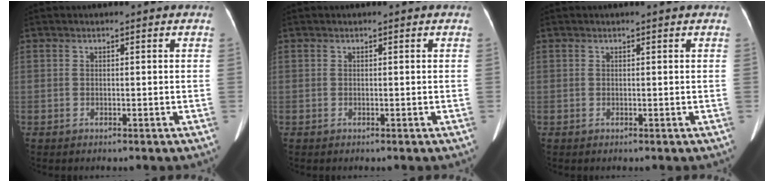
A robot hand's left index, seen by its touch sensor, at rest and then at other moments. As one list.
[{"total": 0.0}, {"total": 1.0, "force": [0.9, -0.1, 0.4], "torque": [-0.007, 0.006, 0.015]}]